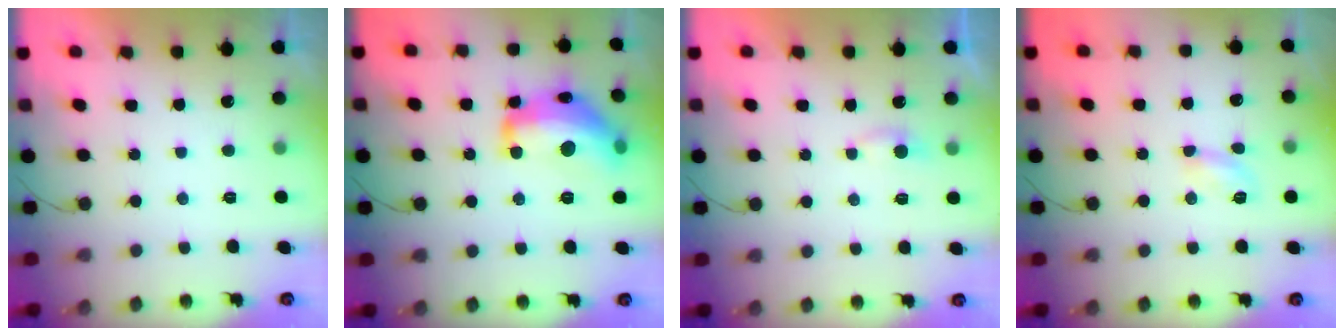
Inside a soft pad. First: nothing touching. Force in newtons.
{"total": 19.5, "press": 19.5, "slide": 1.0}
{"total": 2.3, "press": 2.3, "slide": 0.3}
{"total": 4.3, "press": 4.3, "slide": 0.6}